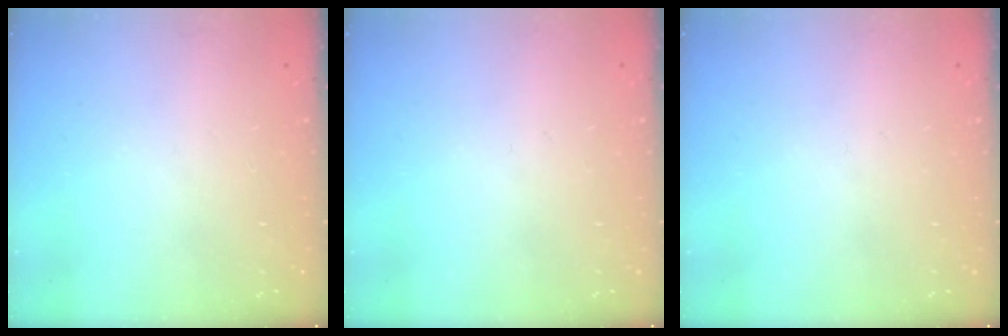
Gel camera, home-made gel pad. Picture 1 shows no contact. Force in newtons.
{"total": 0.0}
{"total": 0.0}